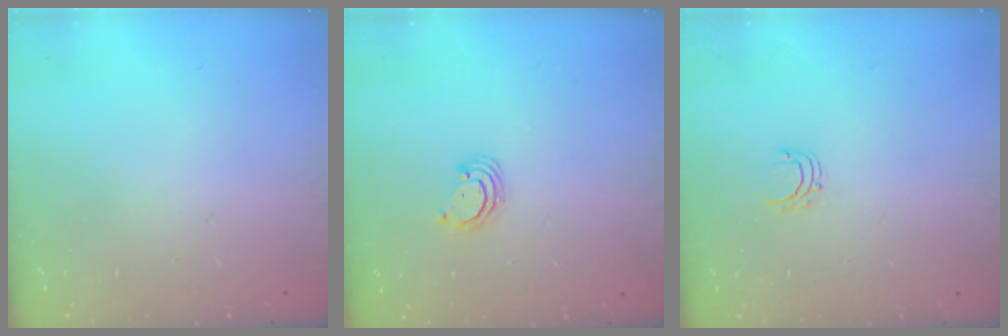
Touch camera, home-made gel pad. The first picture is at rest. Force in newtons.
{"total": 2.4, "press": 2.4, "slide": 0.2}
{"total": 4.2, "press": 4.2, "slide": 0.3}